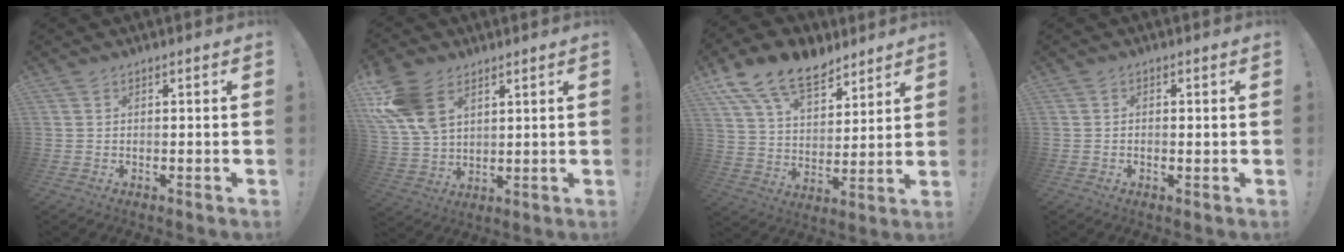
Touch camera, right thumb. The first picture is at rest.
{"total": 15.1, "force": [7.1, 10.1, 8.7], "torque": [-0.169, -0.029, 0.140]}
{"total": 16.0, "force": [10.9, 8.6, 8.0], "torque": [-0.139, -0.067, 0.203]}
{"total": 0.9, "force": [-0.1, 0.7, 0.6], "torque": [-0.017, 0.005, 0.000]}